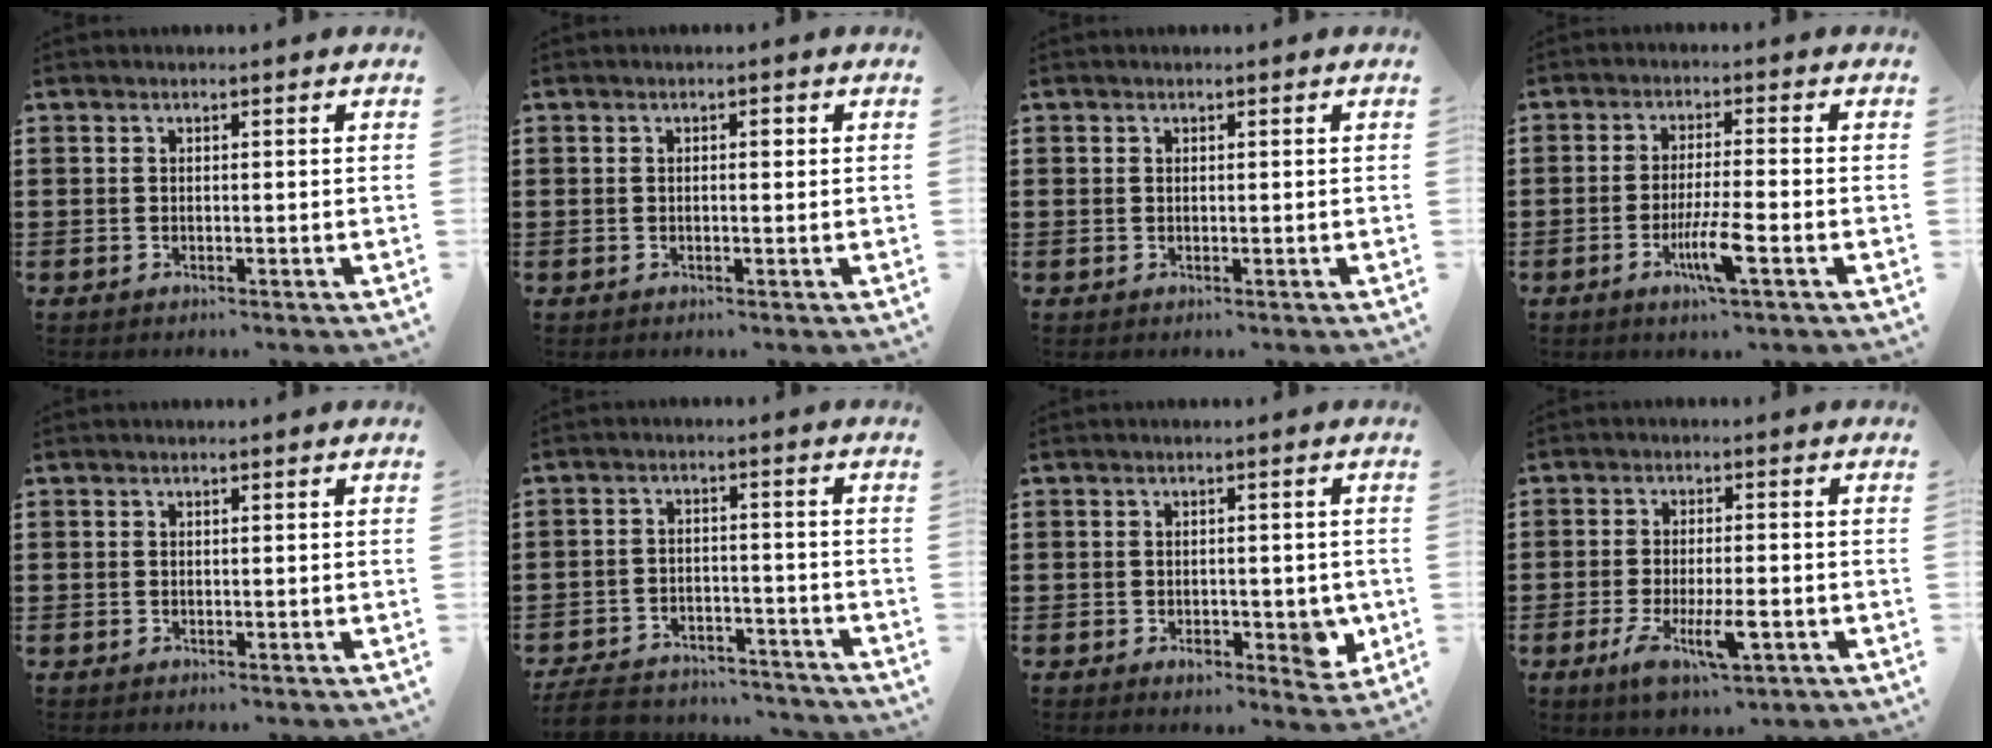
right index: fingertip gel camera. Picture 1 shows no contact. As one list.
[{"total": 1.0, "force": [0.0, 0.1, 1.0], "torque": [-0.019, -0.001, -0.001]}, {"total": 0.0}, {"total": 6.2, "force": [-2.7, 0.3, 5.6], "torque": [-0.110, -0.019, -0.049]}, {"total": 0.0}, {"total": 6.1, "force": [-5.8, 1.1, 1.3], "torque": [-0.035, 0.005, -0.117]}, {"total": 4.7, "force": [-1.2, 2.8, 3.6], "torque": [-0.054, 0.004, -0.019]}, {"total": 7.4, "force": [-2.9, 2.6, 6.3], "torque": [-0.125, -0.012, -0.048]}]